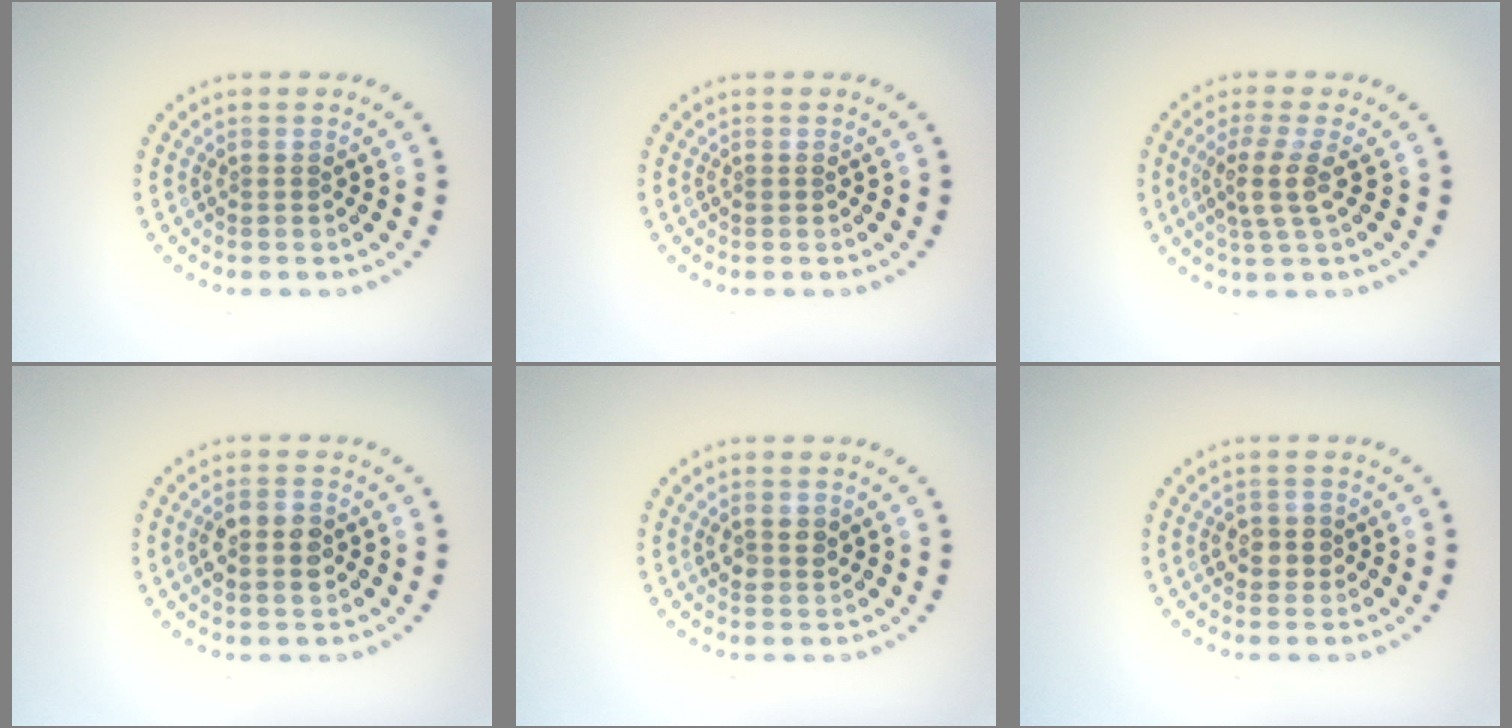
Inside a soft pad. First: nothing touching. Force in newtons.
{"total": 0.0}
{"total": 2.9, "press": 2.3, "slide": 1.8}
{"total": 3.5, "press": 3.5, "slide": 0.1}
{"total": 1.5, "press": 1.5, "slide": 0.4}
{"total": 1.9, "press": 1.8, "slide": 0.6}